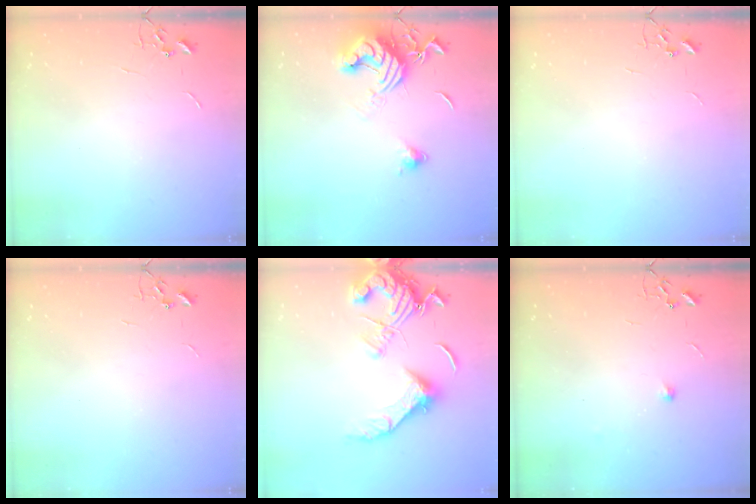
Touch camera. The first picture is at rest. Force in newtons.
{"total": 13.8, "press": 13.7, "slide": 1.8}
{"total": 0.0}
{"total": 0.0}
{"total": 16.5, "press": 16.3, "slide": 2.9}
{"total": 5.4, "press": 5.3, "slide": 1.0}